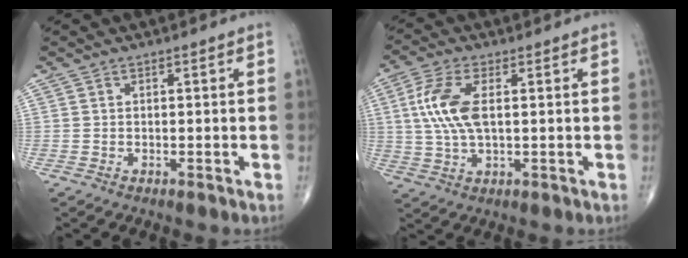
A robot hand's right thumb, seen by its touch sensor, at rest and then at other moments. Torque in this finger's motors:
{"motor_torque": [0.07, 0.15, 0.97, 0.54, 0.12]}